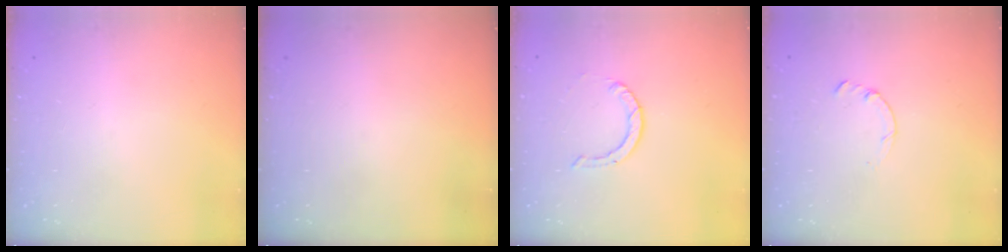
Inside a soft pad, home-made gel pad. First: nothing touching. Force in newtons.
{"total": 0.0}
{"total": 0.9, "press": 0.9, "slide": 0.1}
{"total": 0.0}